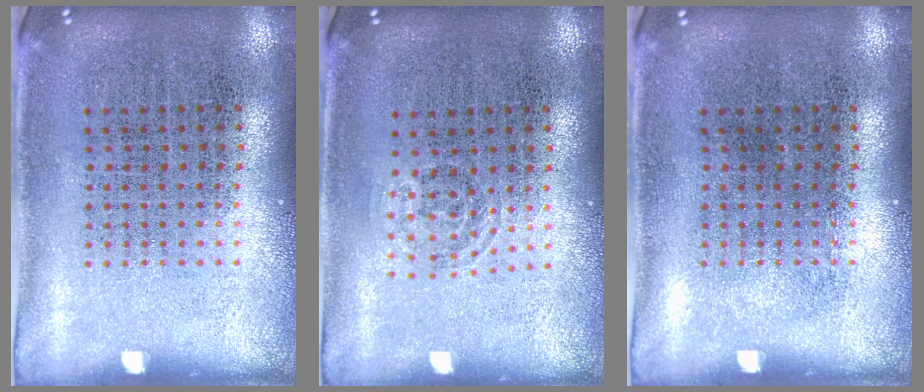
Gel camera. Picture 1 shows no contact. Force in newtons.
{"total": 0.8, "press": 0.6, "slide": 0.6}
{"total": 0.0}